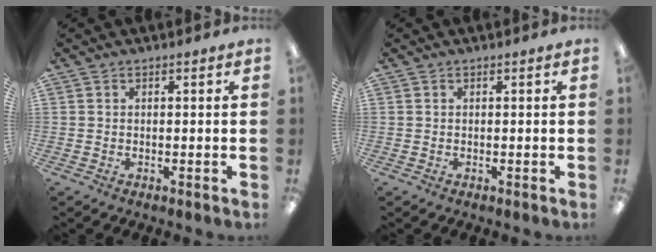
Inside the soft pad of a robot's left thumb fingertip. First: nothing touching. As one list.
[{"total": 0.0}]